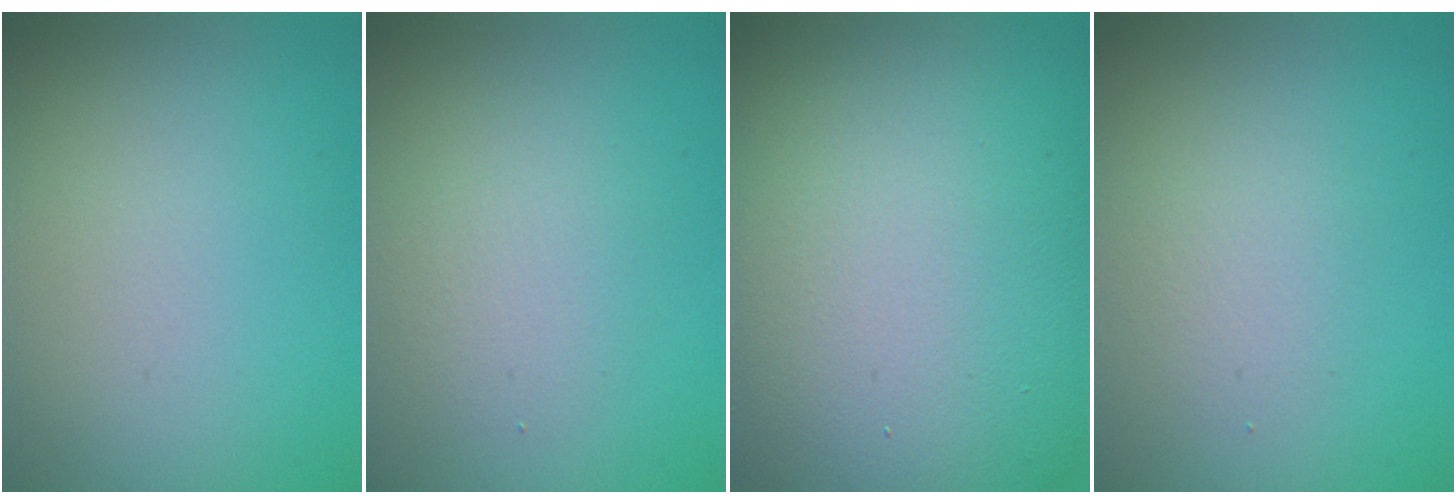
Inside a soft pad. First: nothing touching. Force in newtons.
{"total": 2.4, "press": 2.4, "slide": 0.2}
{"total": 22.1, "press": 22.1, "slide": 0.9}
{"total": 2.0, "press": 1.9, "slide": 0.2}